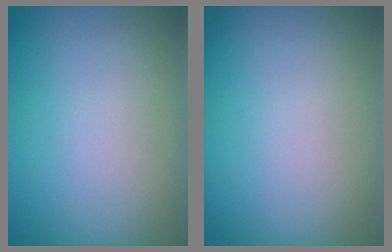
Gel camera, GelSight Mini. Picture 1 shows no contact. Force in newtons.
{"total": 0.0}